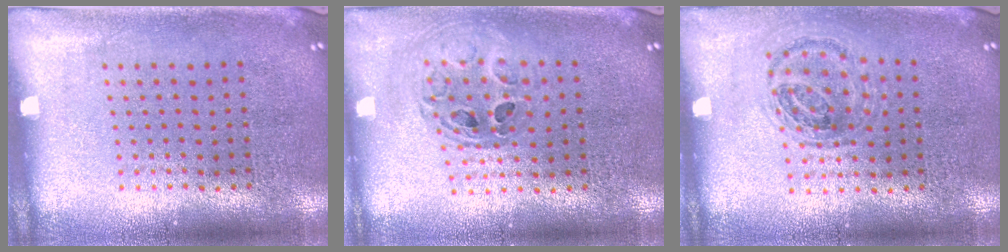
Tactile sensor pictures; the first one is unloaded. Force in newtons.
{"total": 0.7, "press": 0.7, "slide": 0.1}
{"total": 1.1, "press": 1.0, "slide": 0.5}